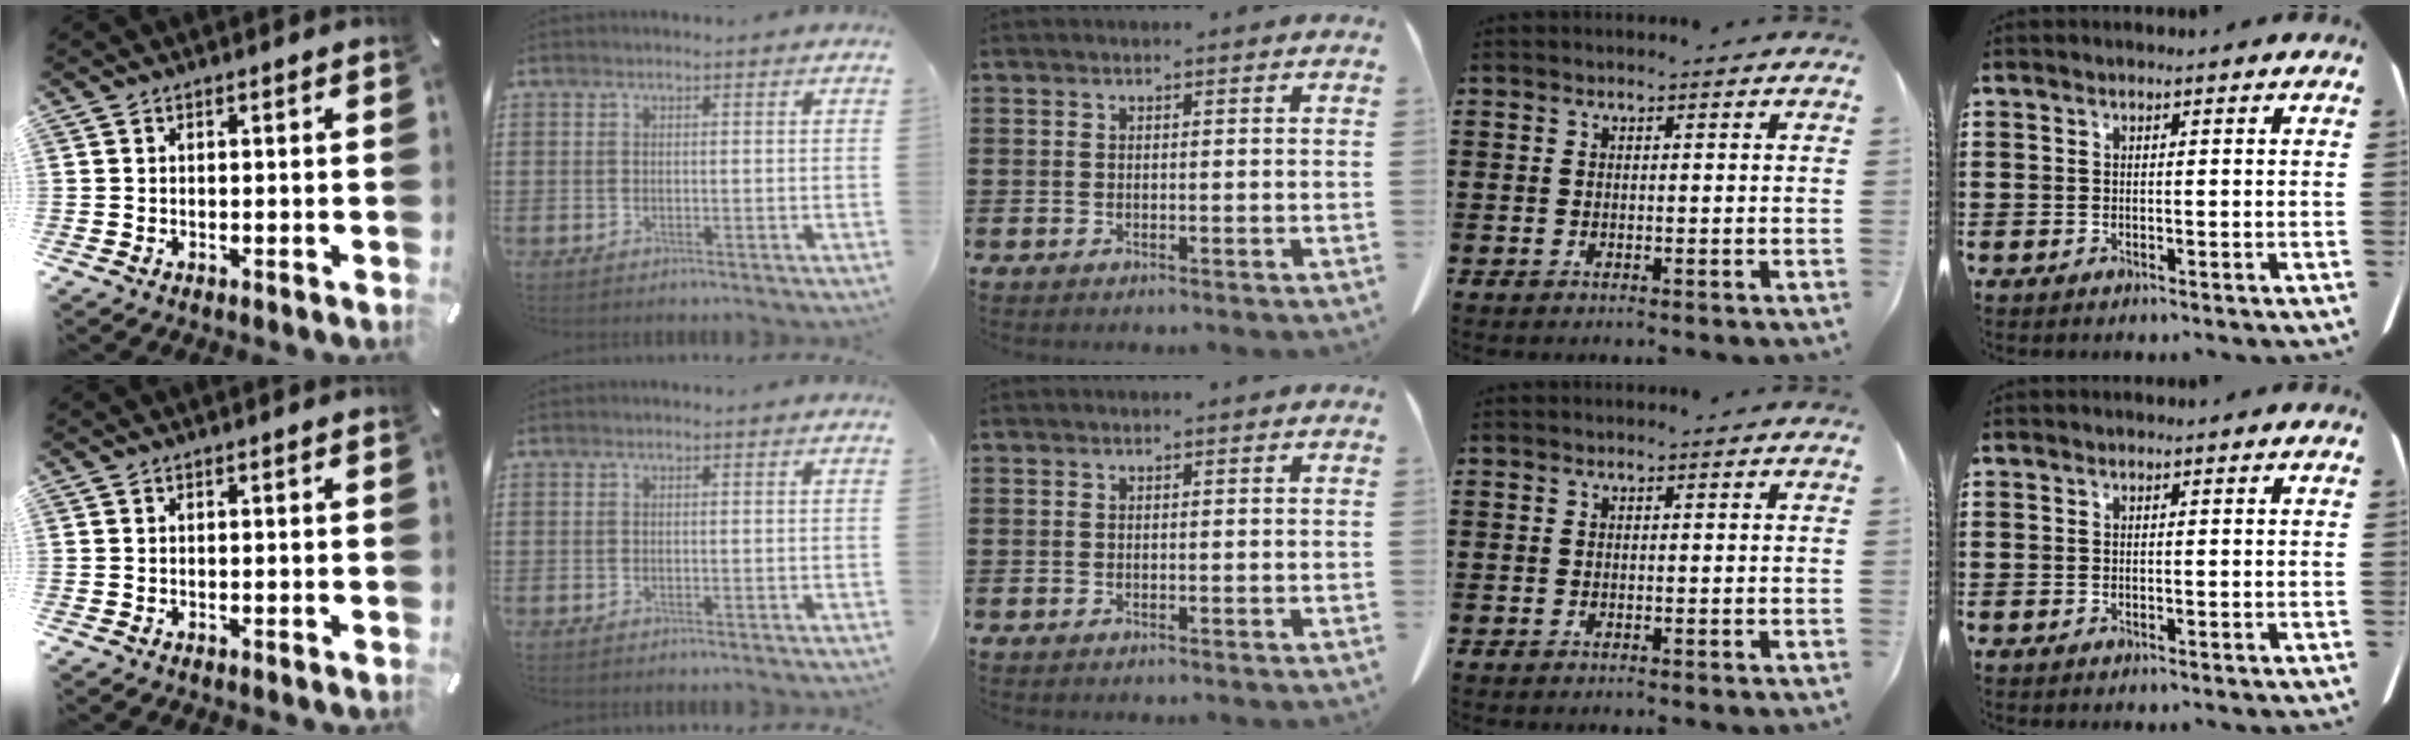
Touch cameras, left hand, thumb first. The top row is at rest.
{}